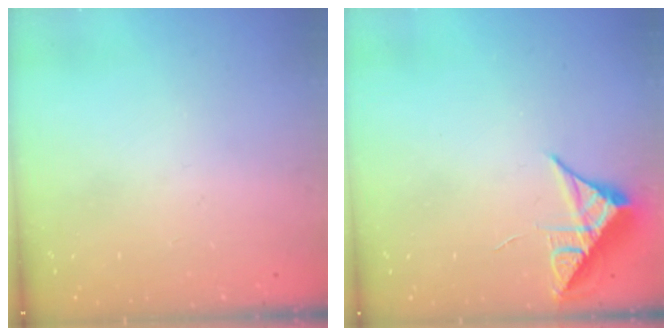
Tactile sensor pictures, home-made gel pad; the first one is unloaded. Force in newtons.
{"total": 7.7, "press": 7.7, "slide": 0.4}